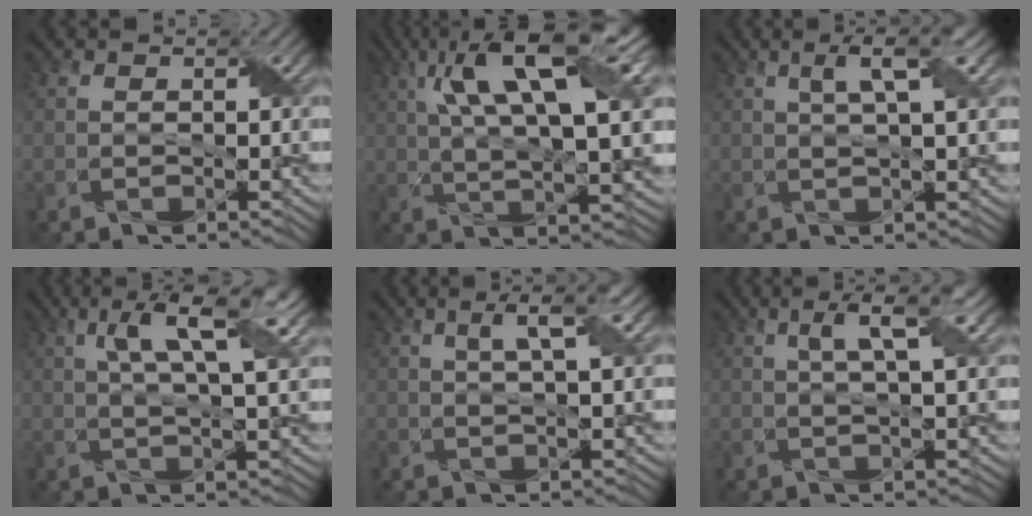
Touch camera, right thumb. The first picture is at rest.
{"total": 15.1, "force": [5.2, 4.8, 13.3], "torque": [-0.248, 0.012, 0.092]}
{"total": 4.3, "force": [1.6, 0.6, 3.9], "torque": [-0.074, 0.007, 0.028]}
{"total": 8.6, "force": [3.7, 2.1, 7.6], "torque": [-0.127, 0.009, 0.061]}
{"total": 4.0, "force": [1.4, 0.5, 3.7], "torque": [-0.069, 0.008, 0.026]}
{"total": 5.0, "force": [1.9, 0.8, 4.5], "torque": [-0.082, 0.008, 0.033]}